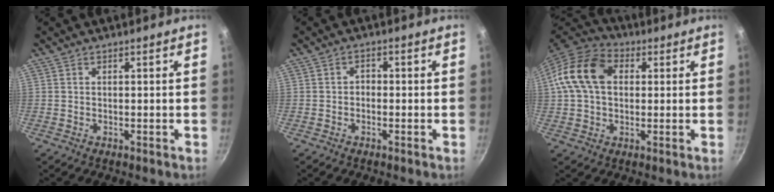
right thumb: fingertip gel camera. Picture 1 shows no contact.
{"total": 1.5, "force": [-0.6, 1.1, 0.8], "torque": [-0.010, 0.009, -0.012]}
{"total": 13.5, "force": [2.3, 9.7, 9.1], "torque": [-0.147, 0.024, 0.023]}